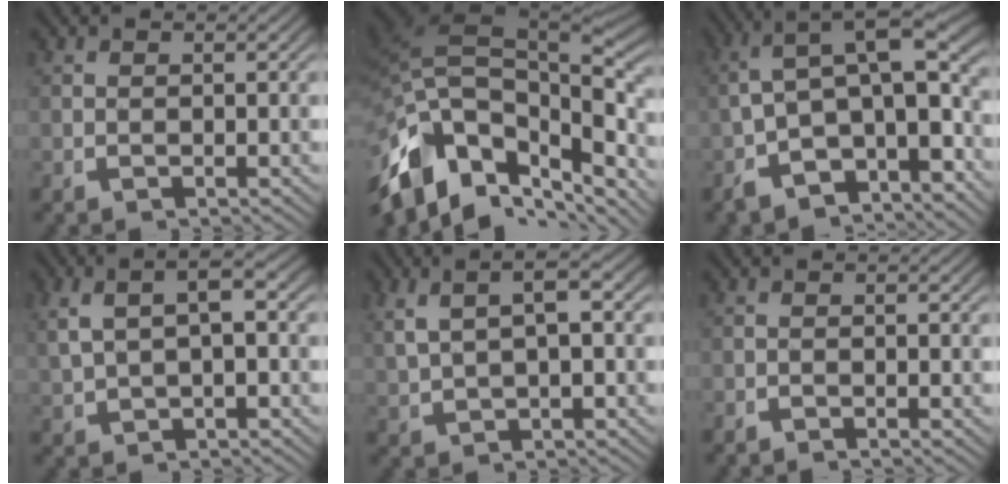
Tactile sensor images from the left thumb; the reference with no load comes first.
{"total": 20.0, "force": [-1.7, 13.6, 14.6], "torque": [-0.293, -0.038, -0.013]}
{"total": 11.9, "force": [-0.8, 7.8, 8.9], "torque": [-0.151, -0.015, -0.021]}
{"total": 5.5, "force": [1.3, 2.8, 4.5], "torque": [-0.078, 0.017, 0.026]}
{"total": 5.3, "force": [1.7, 2.5, 4.3], "torque": [-0.074, 0.016, 0.035]}
{"total": 1.0, "force": [-1.0, 0.2, 0.0], "torque": [0.004, -0.001, -0.022]}